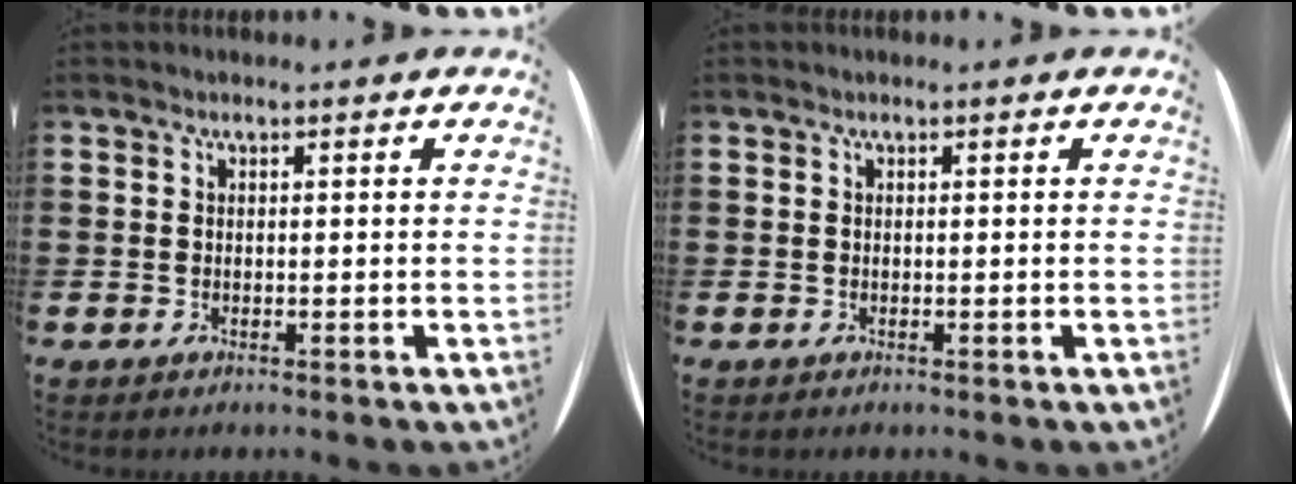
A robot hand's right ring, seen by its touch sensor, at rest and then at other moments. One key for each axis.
{"total": 0.0}